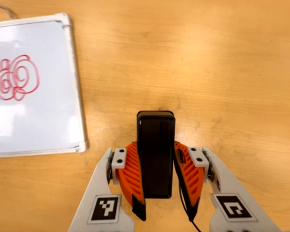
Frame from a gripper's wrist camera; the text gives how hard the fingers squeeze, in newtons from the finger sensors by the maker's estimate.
{"total": 6.3, "left": 4.2, "right": 8.3}